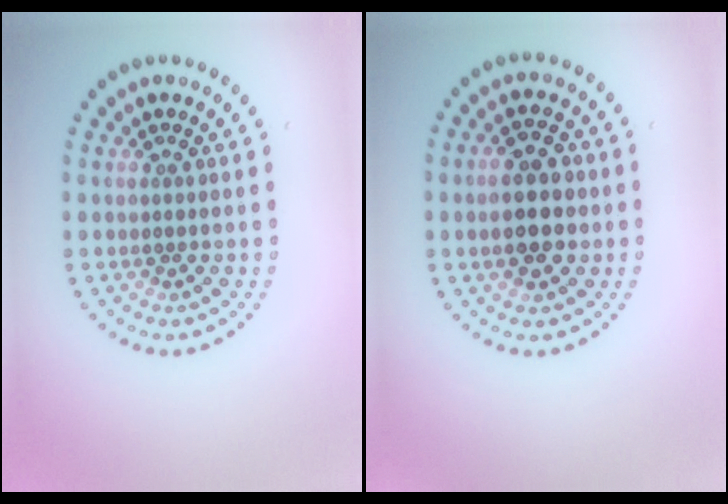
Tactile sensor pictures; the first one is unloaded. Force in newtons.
{"total": 4.4, "press": 4.4, "slide": 0.2}